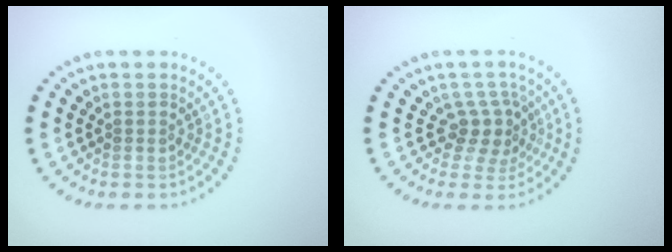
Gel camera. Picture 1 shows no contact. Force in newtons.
{"total": 2.9, "press": 2.1, "slide": 2.0}